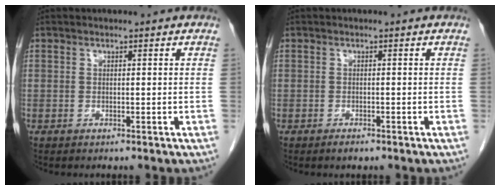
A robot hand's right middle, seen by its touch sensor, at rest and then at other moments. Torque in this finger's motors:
{"motor_torque": [0.48, -0.31, -0.01, -0.01]}